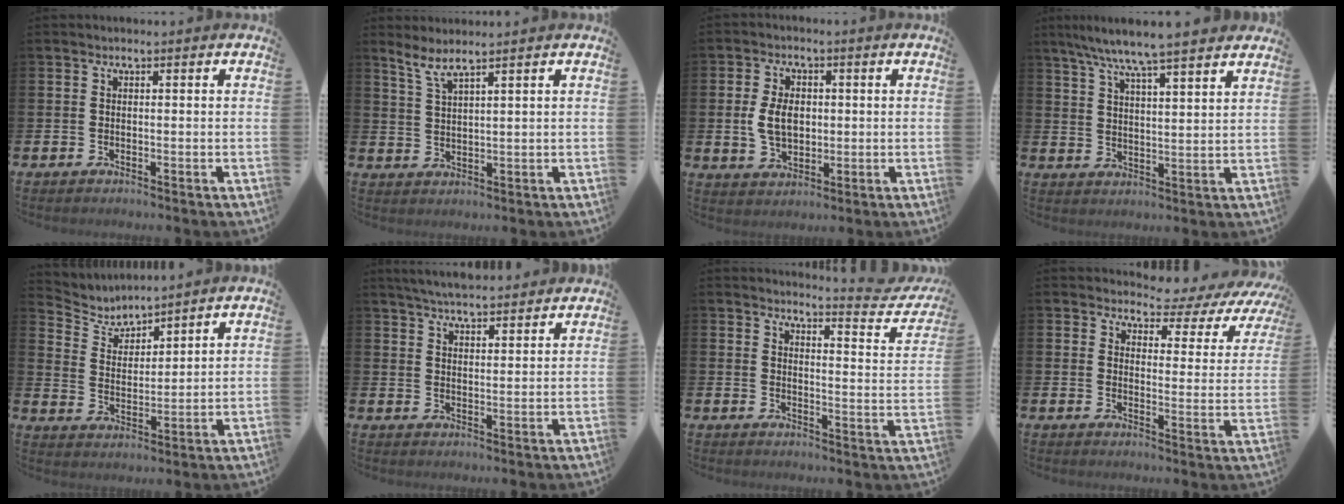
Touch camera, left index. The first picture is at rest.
{"total": 3.3, "force": [2.9, -0.1, 1.6], "torque": [-0.038, -0.009, 0.051]}
{"total": 5.5, "force": [0.6, 3.8, 3.9], "torque": [-0.075, 0.007, 0.003]}
{"total": 7.4, "force": [6.9, -0.2, 2.6], "torque": [-0.075, -0.037, 0.121]}
{"total": 4.6, "force": [4.5, 1.2, 0.2], "torque": [-0.028, -0.032, 0.075]}
{"total": 4.9, "force": [4.9, 0.3, 0.6], "torque": [-0.018, -0.027, 0.087]}
{"total": 4.0, "force": [3.9, 0.1, 0.9], "torque": [-0.001, -0.046, 0.054]}
{"total": 3.8, "force": [3.3, 1.8, 0.6], "torque": [-0.009, -0.043, 0.044]}